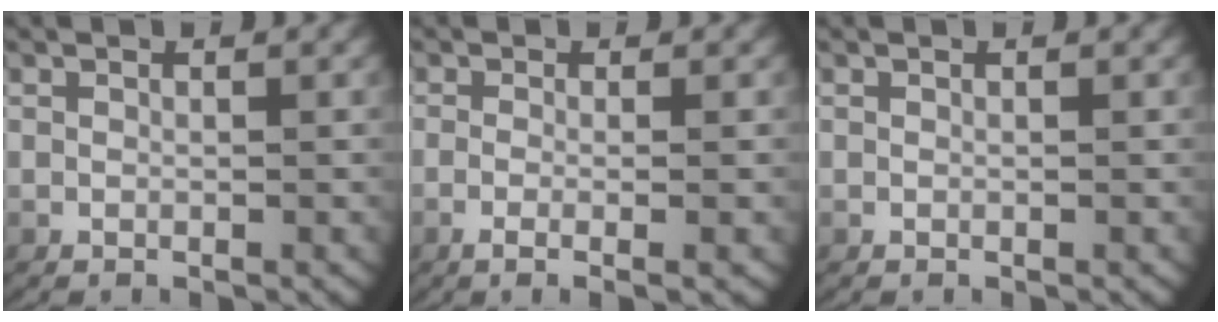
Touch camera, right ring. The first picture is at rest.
{"total": 2.8, "force": [-1.1, 0.3, 2.5], "torque": [-0.053, -0.013, -0.013]}
{"total": 0.0}